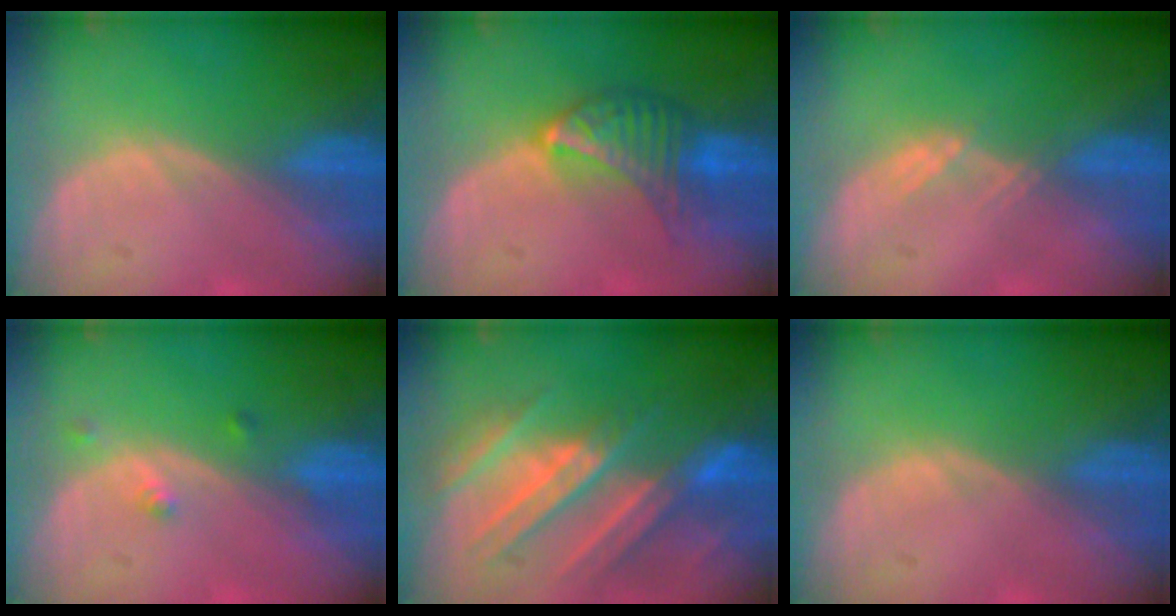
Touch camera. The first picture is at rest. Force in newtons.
{"total": 7.1, "press": 6.4, "slide": 3.1}
{"total": 1.5, "press": 1.3, "slide": 0.8}
{"total": 1.9, "press": 1.5, "slide": 1.0}
{"total": 9.9, "press": 9.6, "slide": 2.3}
{"total": 0.0}